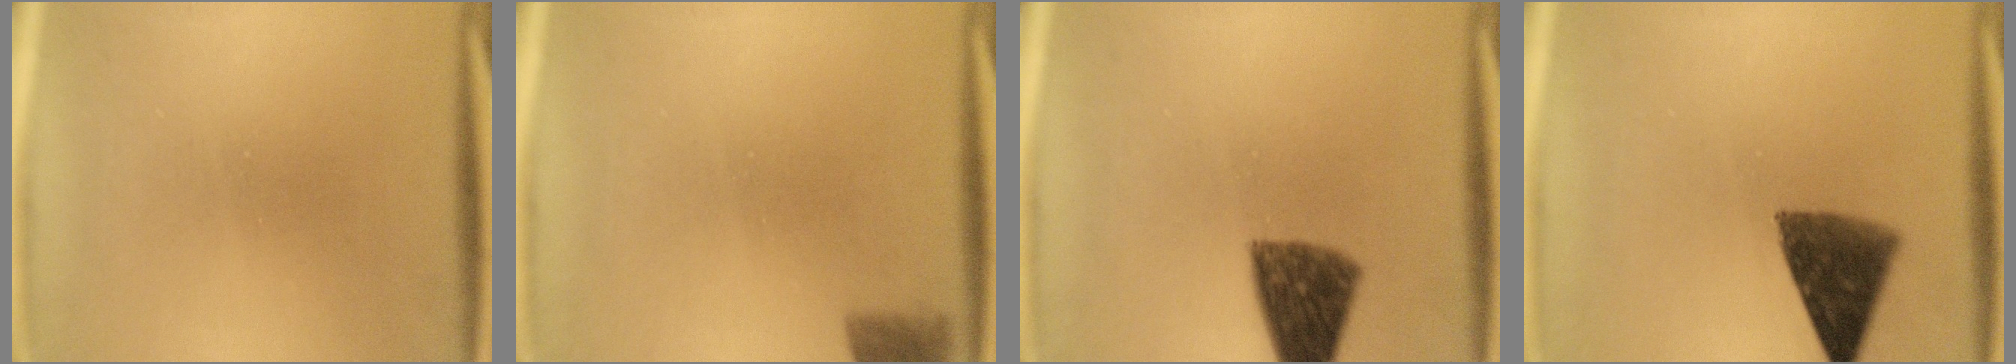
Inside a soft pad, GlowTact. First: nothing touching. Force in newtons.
{"total": 4.0}
{"total": 8.8}
{"total": 9.6}